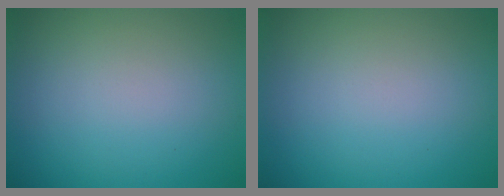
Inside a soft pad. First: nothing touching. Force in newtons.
{"total": 0.0}